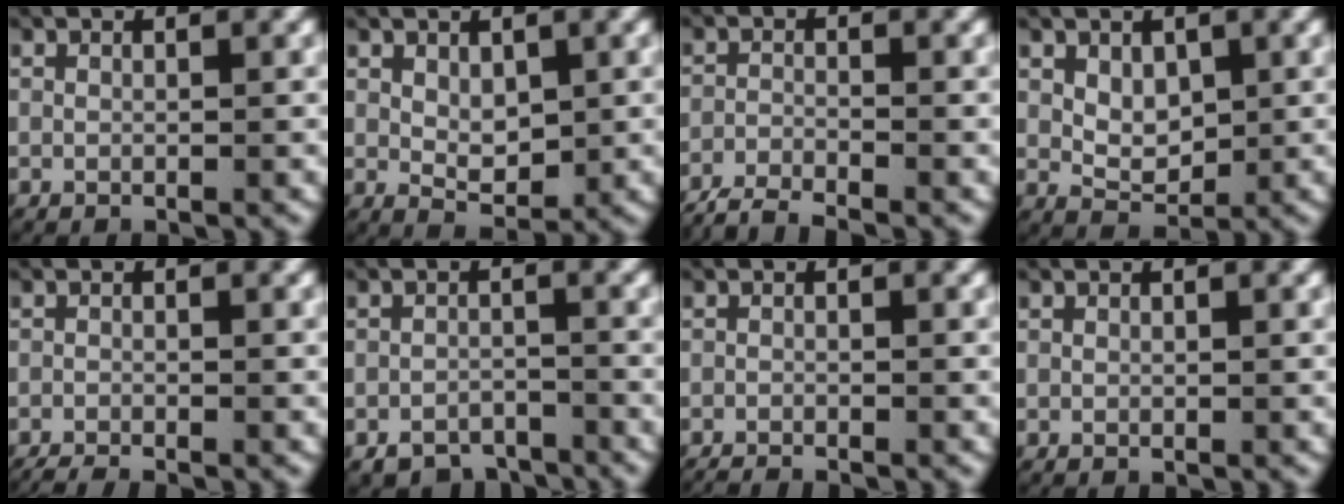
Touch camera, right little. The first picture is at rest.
{"total": 2.7, "force": [0.5, 1.6, 2.1], "torque": [-0.042, -0.022, 0.020]}
{"total": 5.6, "force": [-5.2, 1.7, 1.5], "torque": [-0.033, -0.022, -0.077]}
{"total": 3.2, "force": [0.7, 2.3, 2.1], "torque": [-0.044, -0.018, 0.023]}
{"total": 3.2, "force": [-3.0, 0.8, 0.7], "torque": [-0.018, -0.013, -0.044]}
{"total": 4.5, "force": [-4.1, 1.8, 0.5], "torque": [0.007, -0.012, -0.069]}
{"total": 2.5, "force": [-2.5, 0.6, 0.3], "torque": [-0.010, -0.012, -0.036]}
{"total": 0.0}